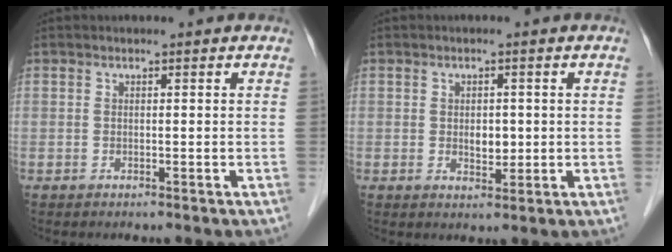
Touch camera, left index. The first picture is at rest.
{"total": 2.7, "force": [-0.1, 1.7, 2.1], "torque": [-0.033, -0.005, 0.003]}